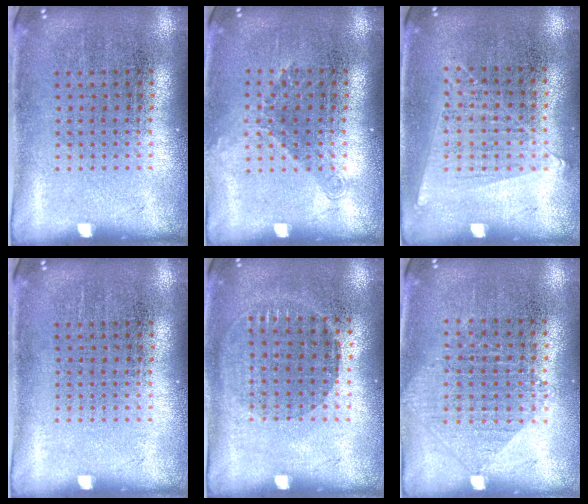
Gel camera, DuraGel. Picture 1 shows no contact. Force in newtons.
{"total": 1.2, "press": 0.9, "slide": 0.8}
{"total": 1.1, "press": 1.0, "slide": 0.5}
{"total": 0.0}
{"total": 0.9, "press": 0.8, "slide": 0.4}
{"total": 0.5, "press": 0.5, "slide": 0.2}